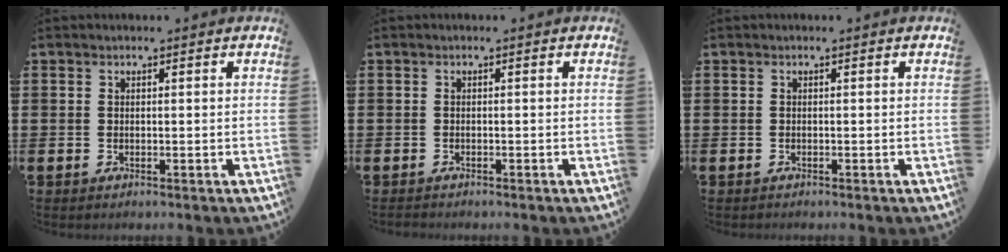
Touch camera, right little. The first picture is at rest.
{"total": 0.0}
{"total": 0.0}